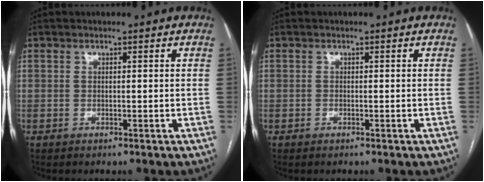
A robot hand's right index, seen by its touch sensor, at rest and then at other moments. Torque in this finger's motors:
{"motor_torque": [0.00, -0.02, 0.03, 0.01]}